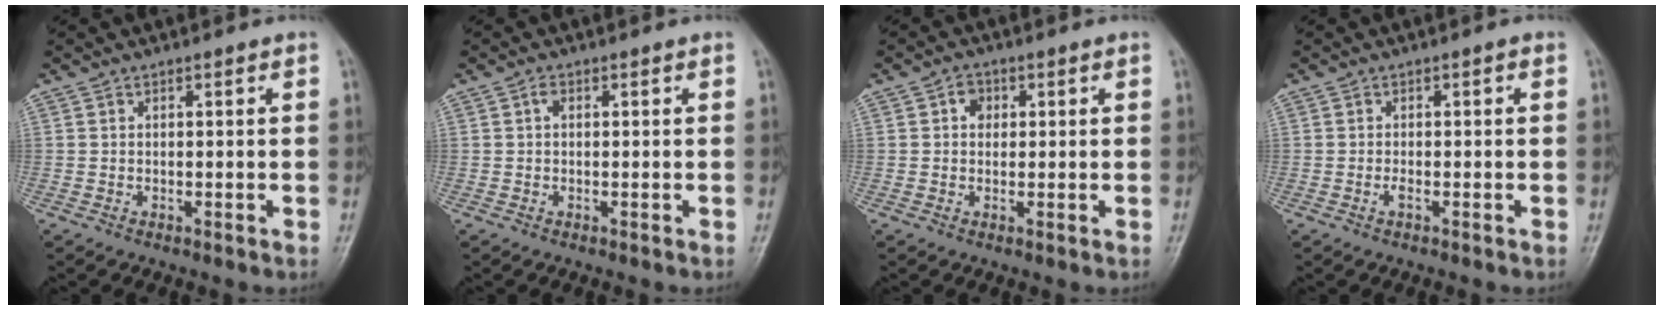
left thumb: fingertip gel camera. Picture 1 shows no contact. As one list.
[{"total": 1.3, "force": [0.1, 0.9, 0.9], "torque": [-0.007, 0.004, -0.003]}, {"total": 2.8, "force": [0.5, 2.4, 1.3], "torque": [0.000, 0.004, 0.002]}, {"total": 1.7, "force": [-0.5, 0.7, 1.4], "torque": [-0.023, 0.006, -0.011]}]